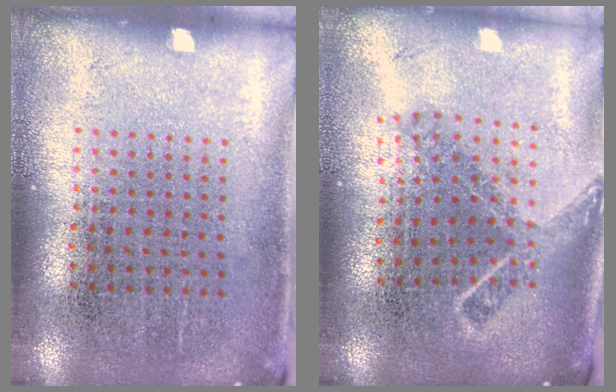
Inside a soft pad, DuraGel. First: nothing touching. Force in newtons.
{"total": 1.7, "press": 1.2, "slide": 1.2}